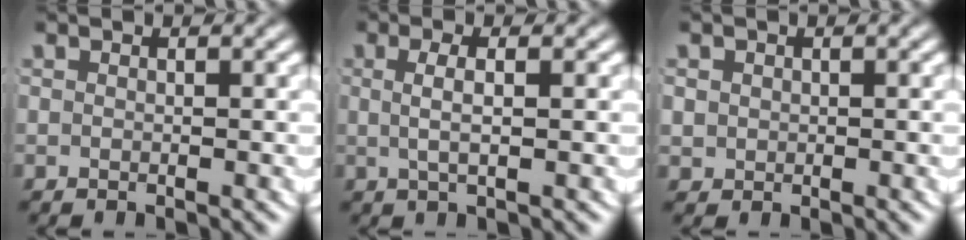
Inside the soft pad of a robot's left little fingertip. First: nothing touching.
{"total": 2.3, "force": [0.3, 0.3, 2.2], "torque": [-0.042, 0.000, 0.011]}
{"total": 1.9, "force": [0.4, 1.8, 0.6], "torque": [-0.025, -0.007, 0.012]}